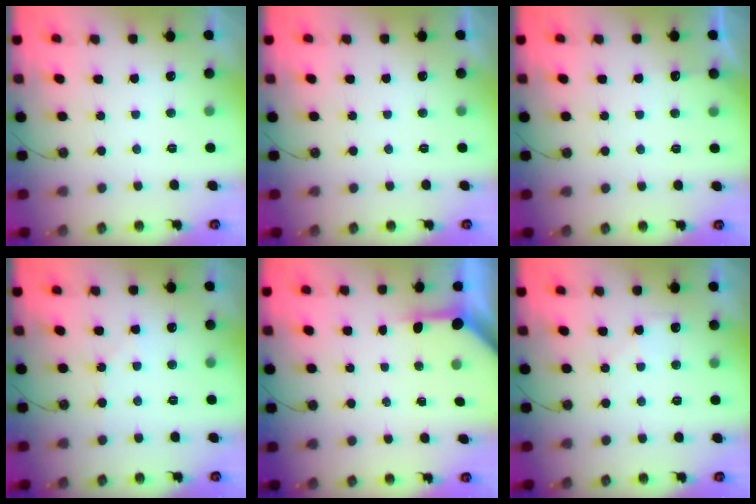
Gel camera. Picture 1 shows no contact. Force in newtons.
{"total": 0.6, "press": 0.5, "slide": 0.2}
{"total": 2.8, "press": 2.8, "slide": 0.4}
{"total": 4.2, "press": 4.1, "slide": 0.8}
{"total": 3.4, "press": 3.4, "slide": 0.4}
{"total": 4.6, "press": 4.5, "slide": 0.8}